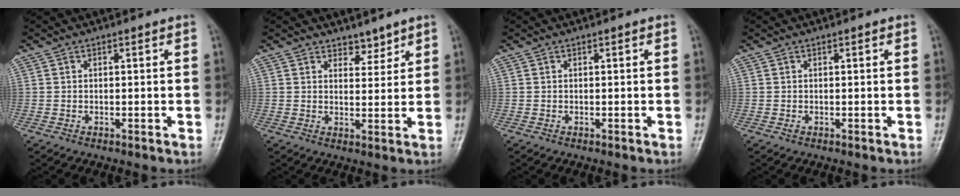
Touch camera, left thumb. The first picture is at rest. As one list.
[{"total": 3.1, "force": [2.7, 1.5, 0.6], "torque": [0.011, -0.020, 0.041]}, {"total": 0.0}, {"total": 0.7, "force": [0.1, 0.4, 0.5], "torque": [-0.004, 0.003, 0.003]}]